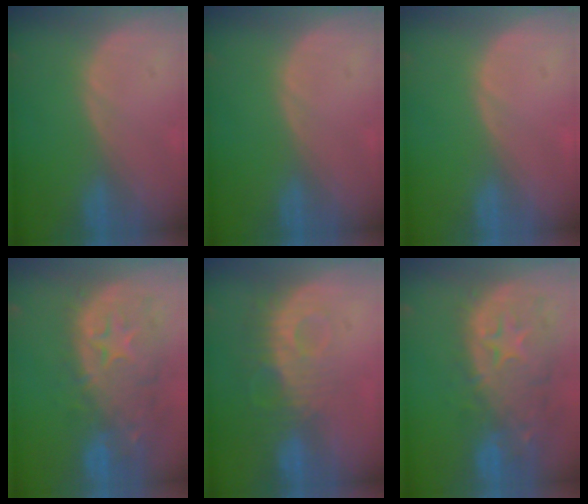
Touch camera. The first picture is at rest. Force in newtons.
{"total": 0.0}
{"total": 0.0}
{"total": 13.9, "press": 11.1, "slide": 8.3}
{"total": 9.2, "press": 8.1, "slide": 4.5}
{"total": 13.9, "press": 11.1, "slide": 8.3}